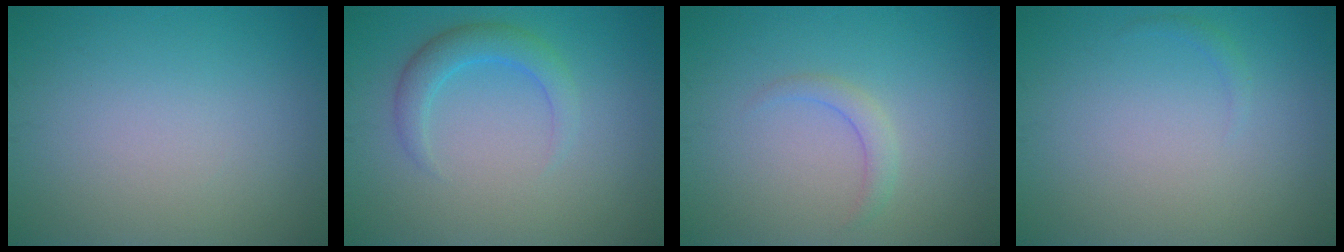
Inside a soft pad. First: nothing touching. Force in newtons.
{"total": 2.8, "press": 2.8, "slide": 0.2}
{"total": 1.4, "press": 1.4, "slide": 0.0}
{"total": 0.6, "press": 0.6, "slide": 0.1}